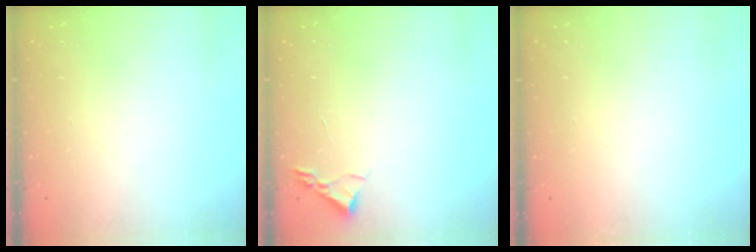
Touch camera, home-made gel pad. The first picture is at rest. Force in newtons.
{"total": 2.4, "press": 2.3, "slide": 0.3}
{"total": 1.5, "press": 1.5, "slide": 0.1}